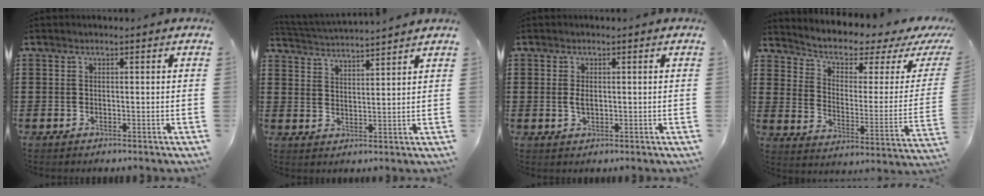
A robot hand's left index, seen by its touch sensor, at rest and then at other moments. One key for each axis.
{"total": 3.1, "fx": 3.0, "fy": -0.6, "fz": -0.2, "tx": -0.010, "ty": -0.022, "tz": 0.050}
{"total": 1.9, "fx": 0.1, "fy": 1.0, "fz": 1.7, "tx": -0.035, "ty": 0.003, "tz": 0.001}
{"total": 3.5, "fx": 2.3, "fy": 1.5, "fz": 2.1, "tx": -0.058, "ty": -0.020, "tz": 0.032}